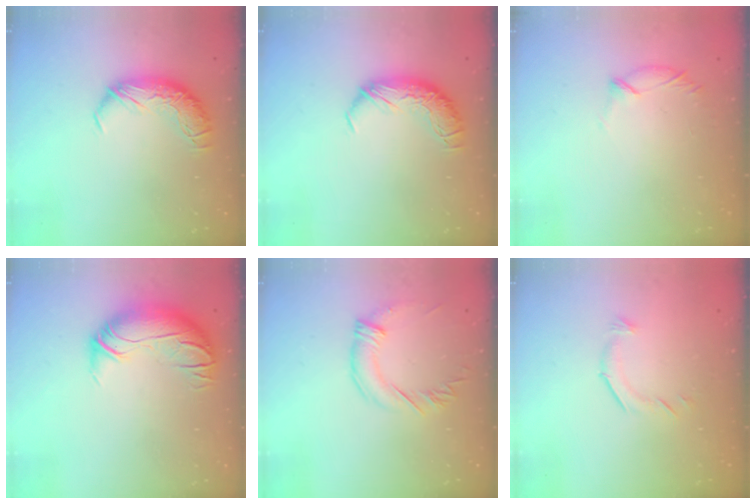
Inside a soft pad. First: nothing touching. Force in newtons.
{"total": 0.0}
{"total": 5.9, "press": 5.8, "slide": 0.9}
{"total": 2.9, "press": 0.5, "slide": 2.9}
{"total": 1.6, "press": 1.0, "slide": 1.2}
{"total": 6.7, "press": 6.6, "slide": 0.9}